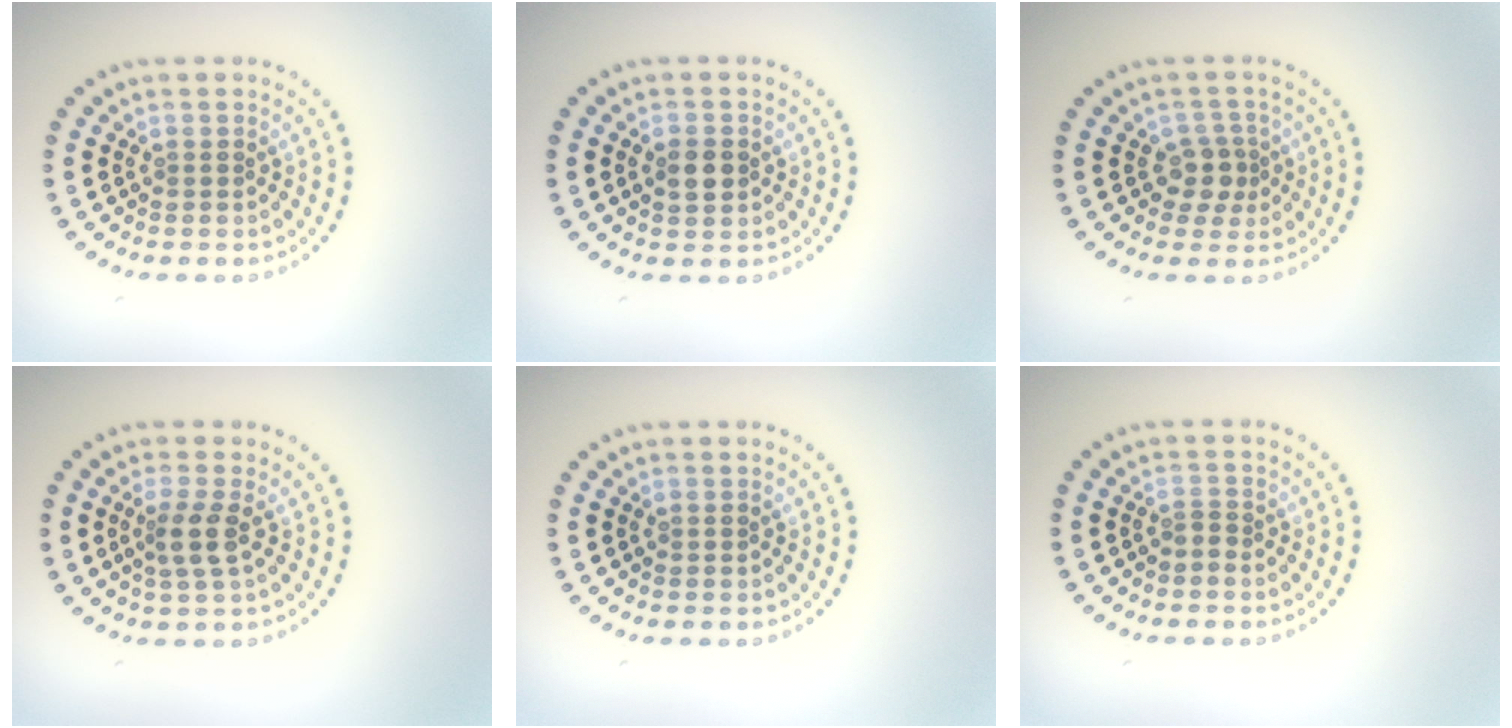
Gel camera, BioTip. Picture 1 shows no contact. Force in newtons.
{"total": 2.4, "press": 2.4, "slide": 0.0}
{"total": 2.4, "press": 1.9, "slide": 1.4}
{"total": 2.3, "press": 1.8, "slide": 1.4}
{"total": 0.0}
{"total": 0.7, "press": 0.4, "slide": 0.6}